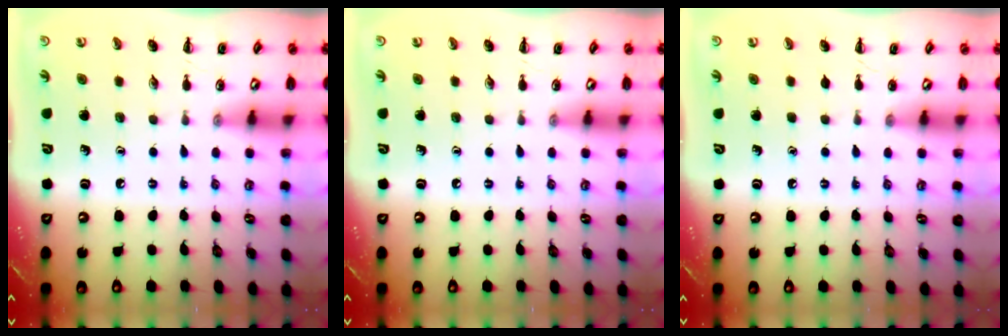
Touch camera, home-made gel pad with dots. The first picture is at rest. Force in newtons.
{"total": 0.0}
{"total": 0.0}